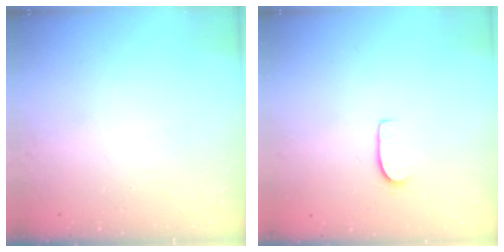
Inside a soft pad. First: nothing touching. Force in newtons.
{"total": 5.9, "press": 5.8, "slide": 0.6}